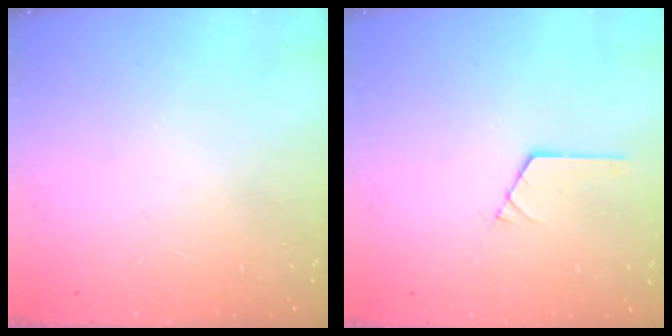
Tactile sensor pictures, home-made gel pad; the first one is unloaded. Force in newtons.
{"total": 1.2, "press": 1.2, "slide": 0.1}